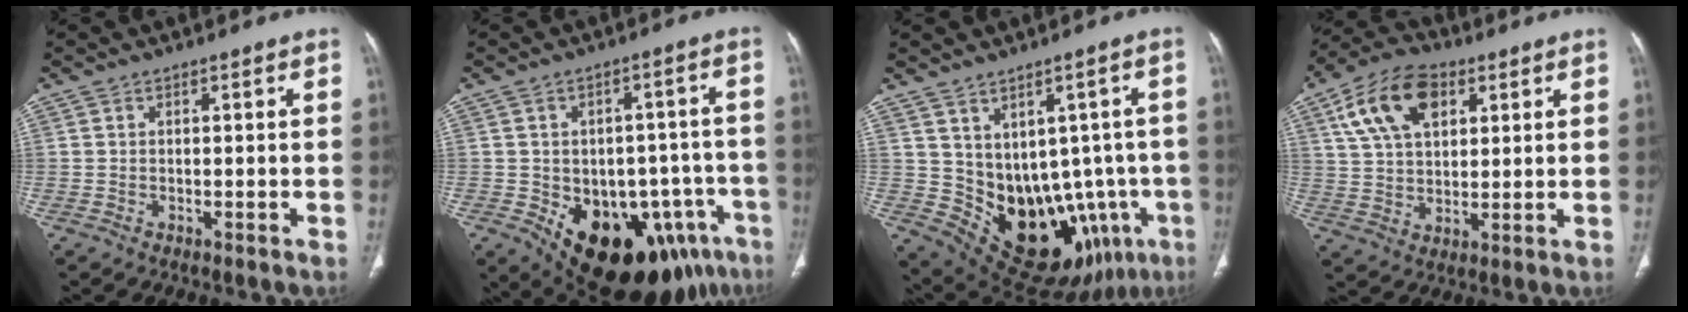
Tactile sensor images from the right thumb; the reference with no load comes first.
{"total": 22.1, "force": [-10.0, 12.8, 15.0], "torque": [-0.152, 0.037, -0.118]}
{"total": 16.6, "force": [-3.1, 11.3, 11.8], "torque": [-0.131, 0.004, -0.005]}
{"total": 14.2, "force": [5.8, 8.5, 9.7], "torque": [-0.163, -0.001, 0.106]}